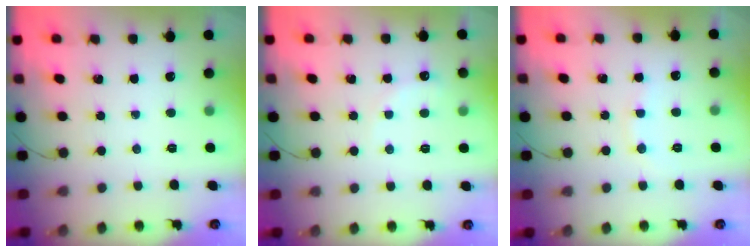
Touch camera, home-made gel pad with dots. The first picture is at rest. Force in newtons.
{"total": 5.4, "press": 5.2, "slide": 1.5}
{"total": 5.9, "press": 5.8, "slide": 1.2}